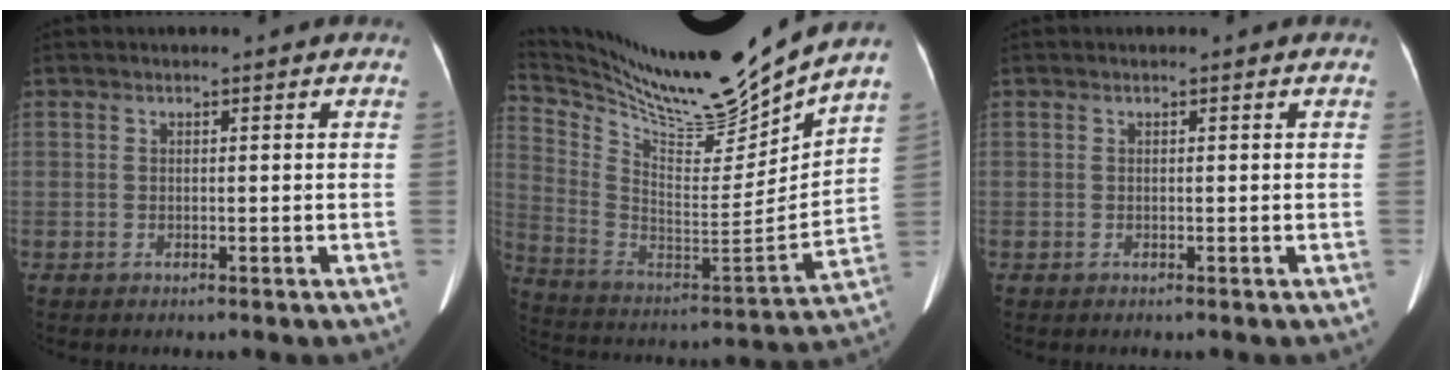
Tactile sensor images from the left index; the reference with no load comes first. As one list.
[{"total": 21.8, "force": [19.6, -0.6, 9.5], "torque": [-0.185, -0.066, 0.329]}, {"total": 0.0}]